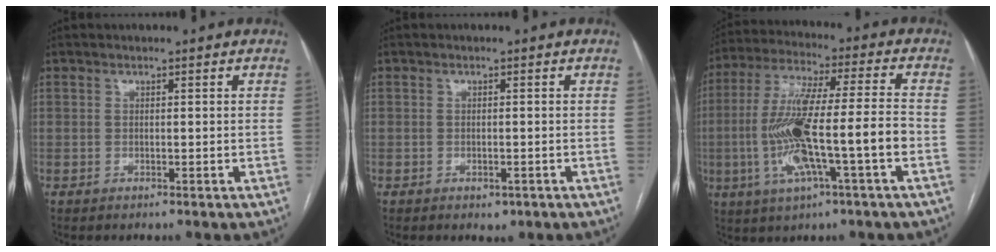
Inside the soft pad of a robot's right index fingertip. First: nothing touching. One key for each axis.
{"total": 1.5, "fx": -0.8, "fy": 0.8, "fz": 1.0, "tx": -0.011, "ty": 0.000, "tz": -0.004}
{"total": 15.5, "fx": -3.6, "fy": 1.0, "fz": 15.0, "tx": -0.297, "ty": 0.008, "tz": -0.063}